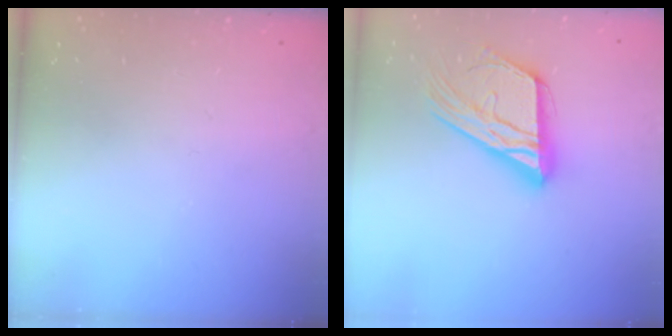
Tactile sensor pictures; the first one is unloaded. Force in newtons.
{"total": 18.7, "press": 18.6, "slide": 1.8}